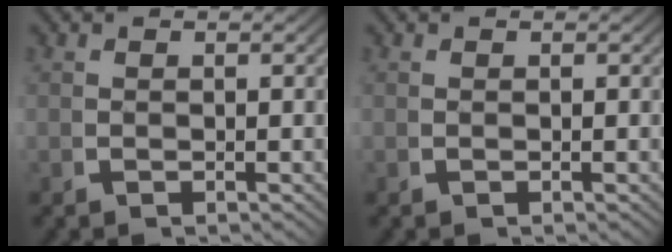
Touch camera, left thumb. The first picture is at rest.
{"total": 0.0}